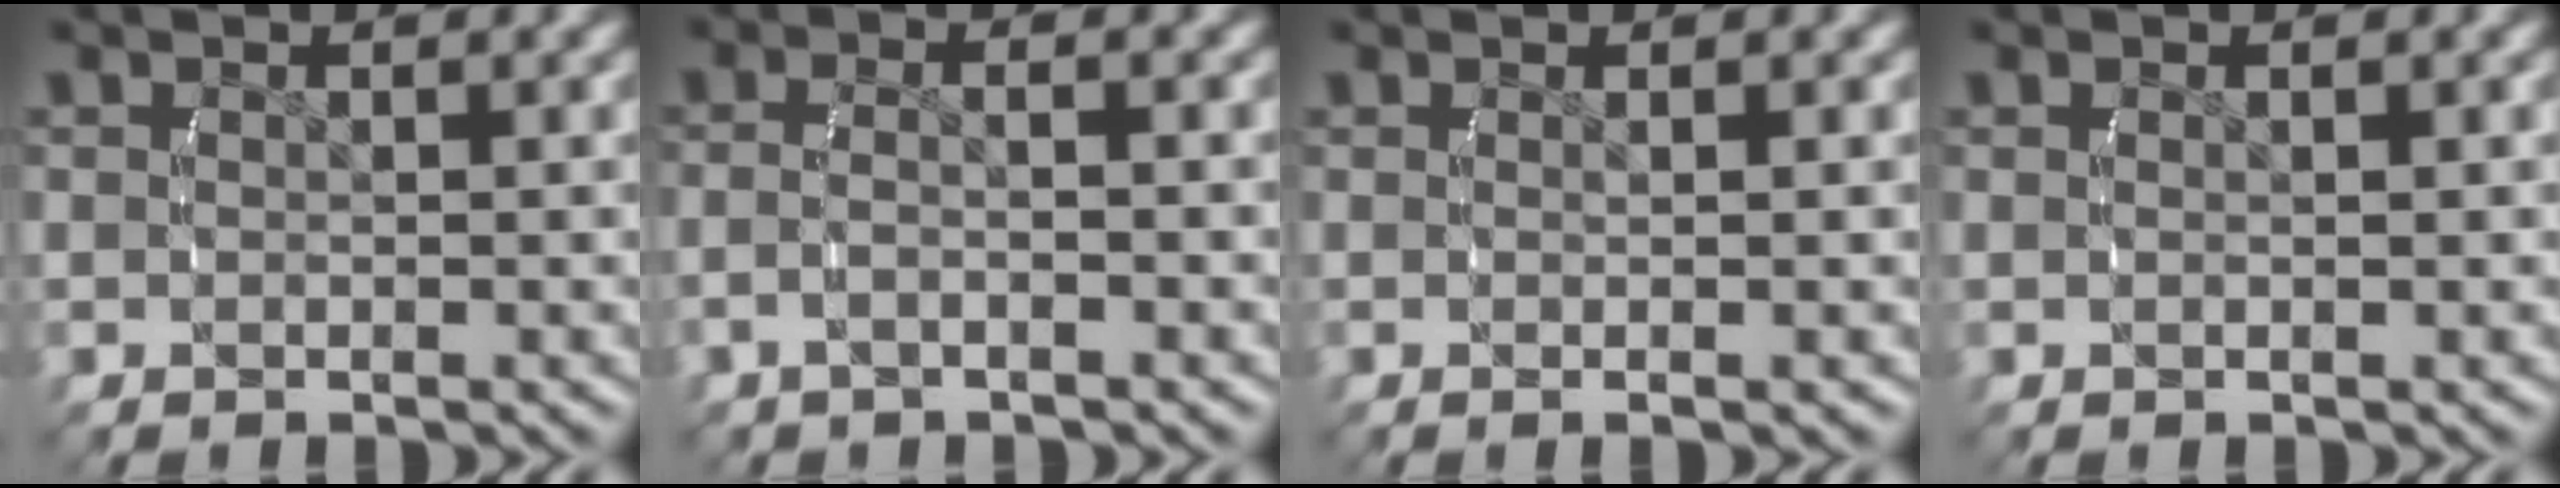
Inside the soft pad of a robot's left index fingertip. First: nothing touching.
{"total": 2.2, "force": [-1.0, 0.4, 1.9], "torque": [-0.045, -0.004, -0.016]}
{"total": 0.9, "force": [-0.2, -0.5, 0.8], "torque": [-0.017, 0.001, -0.002]}
{"total": 0.0}